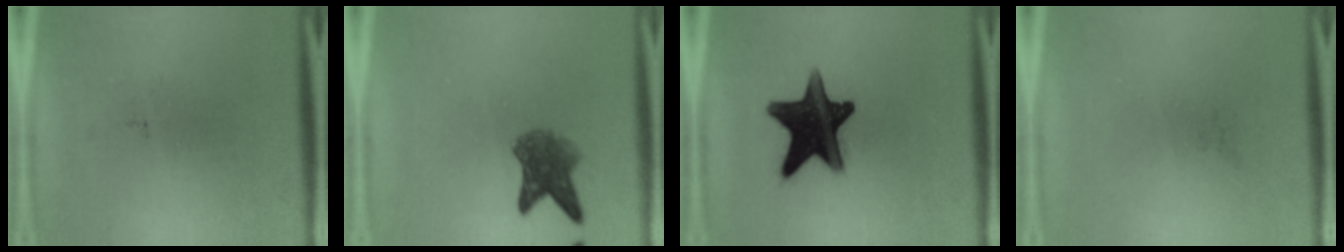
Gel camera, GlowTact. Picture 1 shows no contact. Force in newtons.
{"total": 5.3}
{"total": 16.3}
{"total": 0.0}